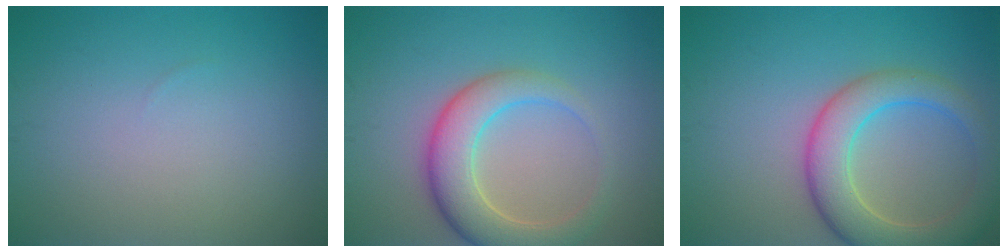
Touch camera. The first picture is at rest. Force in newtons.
{"total": 5.6, "press": 5.6, "slide": 0.4}
{"total": 6.5, "press": 6.4, "slide": 0.4}